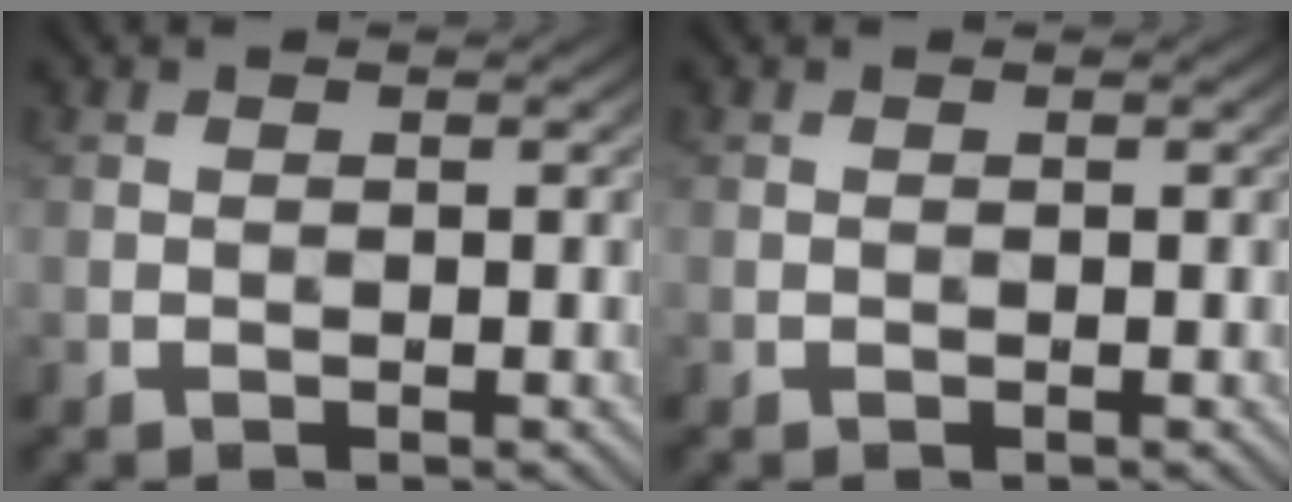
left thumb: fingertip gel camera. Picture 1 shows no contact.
{"total": 0.0}